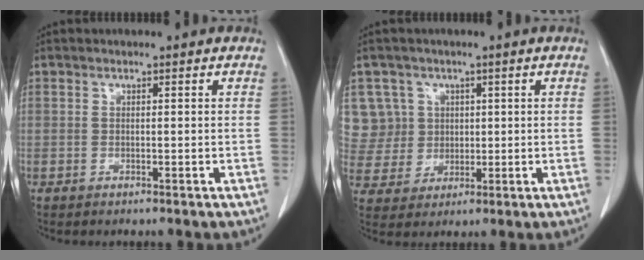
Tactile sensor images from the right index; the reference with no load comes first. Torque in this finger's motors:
{"motor_torque": [-0.02, 0.07, 0.06, 0.02]}